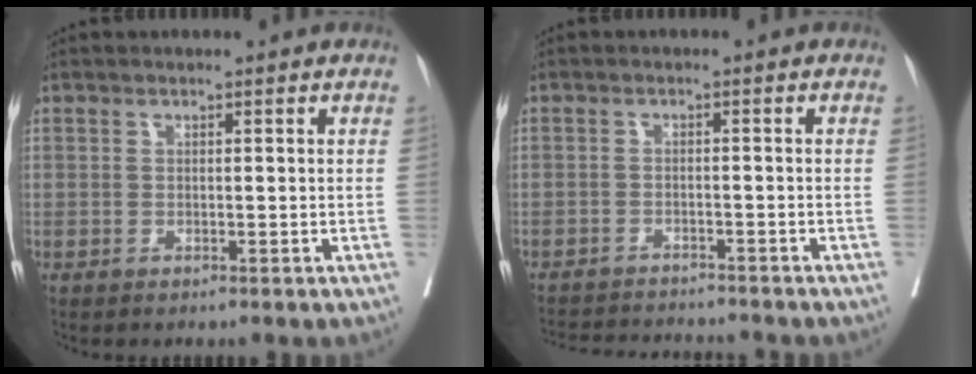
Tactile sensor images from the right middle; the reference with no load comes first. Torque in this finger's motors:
{"motor_torque": [0.96, -1.18, 0.26, 0.07]}